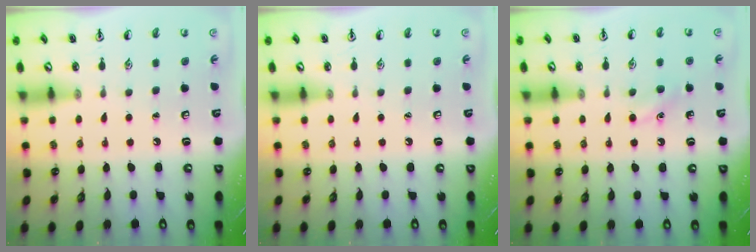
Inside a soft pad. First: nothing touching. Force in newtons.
{"total": 0.0}
{"total": 5.8, "press": 5.7, "slide": 1.4}